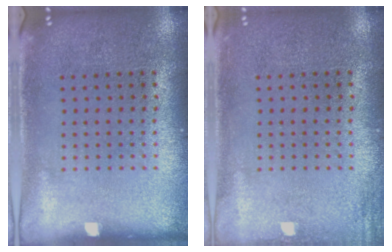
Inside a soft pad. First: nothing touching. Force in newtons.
{"total": 1.2, "press": 1.2, "slide": 0.1}